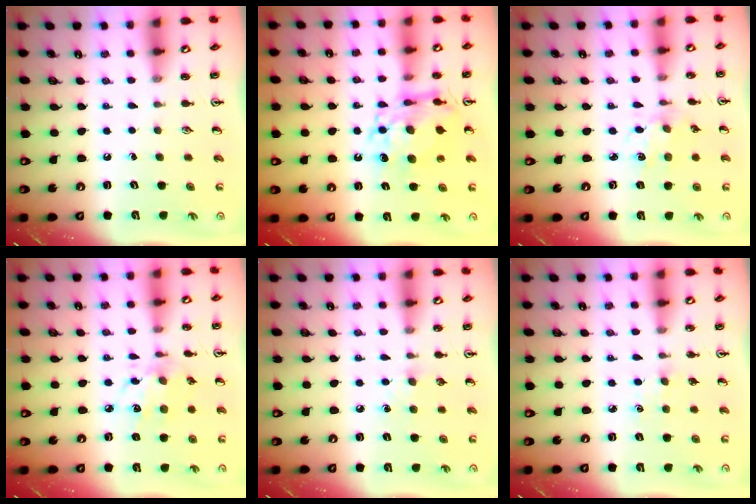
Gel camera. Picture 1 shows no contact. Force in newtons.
{"total": 12.0, "press": 12.0, "slide": 1.1}
{"total": 2.5, "press": 2.5, "slide": 0.5}
{"total": 8.8, "press": 8.8, "slide": 0.6}
{"total": 6.2, "press": 6.1, "slide": 0.7}
{"total": 2.2, "press": 2.2, "slide": 0.3}